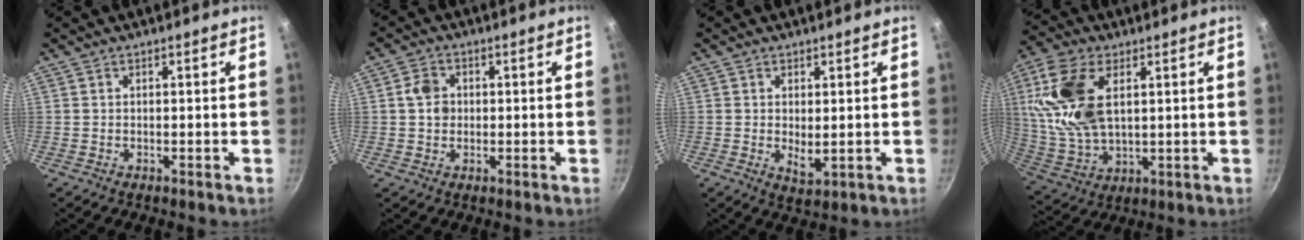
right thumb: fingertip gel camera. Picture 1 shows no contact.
{"total": 4.3, "force": [0.4, 3.6, 2.3], "torque": [-0.028, 0.007, -0.001]}
{"total": 3.5, "force": [0.3, 1.8, 3.0], "torque": [-0.048, -0.013, 0.009]}
{"total": 16.5, "force": [4.5, 9.2, 12.9], "torque": [-0.249, -0.011, 0.094]}